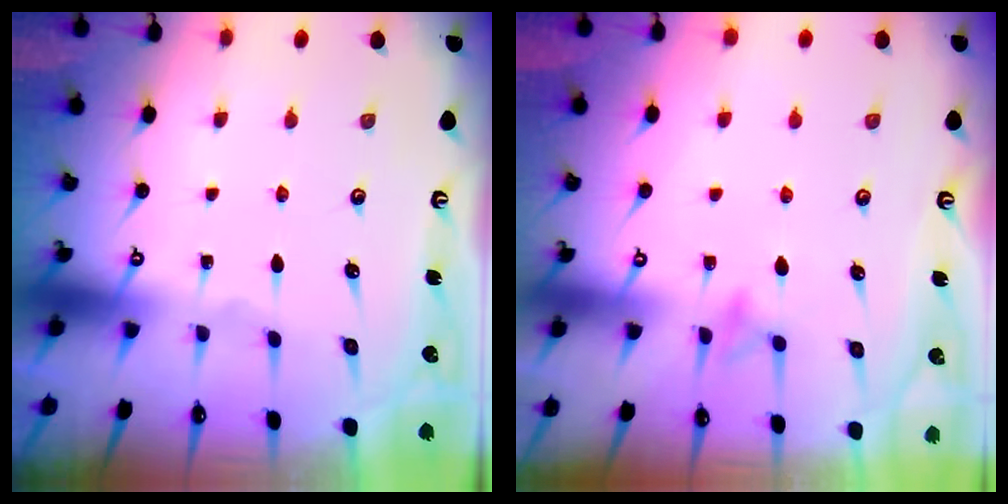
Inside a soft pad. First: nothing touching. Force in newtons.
{"total": 8.3, "press": 8.3, "slide": 0.6}